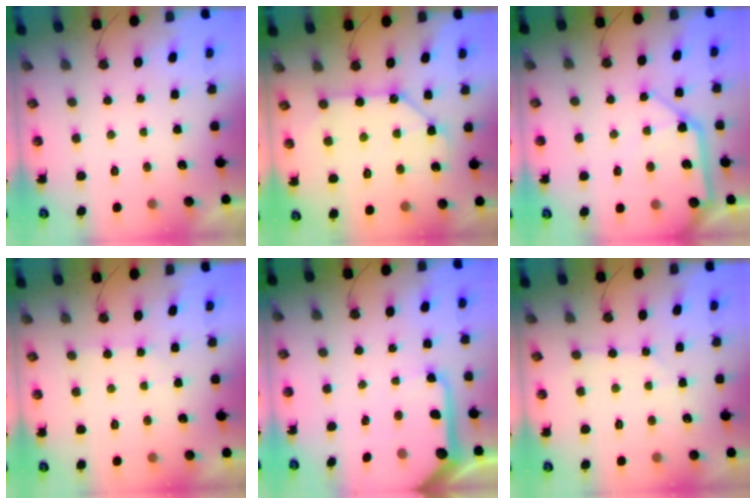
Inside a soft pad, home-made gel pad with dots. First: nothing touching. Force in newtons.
{"total": 11.1, "press": 11.1, "slide": 0.9}
{"total": 12.3, "press": 12.2, "slide": 1.6}
{"total": 2.9, "press": 2.9, "slide": 0.5}
{"total": 11.1, "press": 11.0, "slide": 1.3}
{"total": 2.9, "press": 2.8, "slide": 0.4}